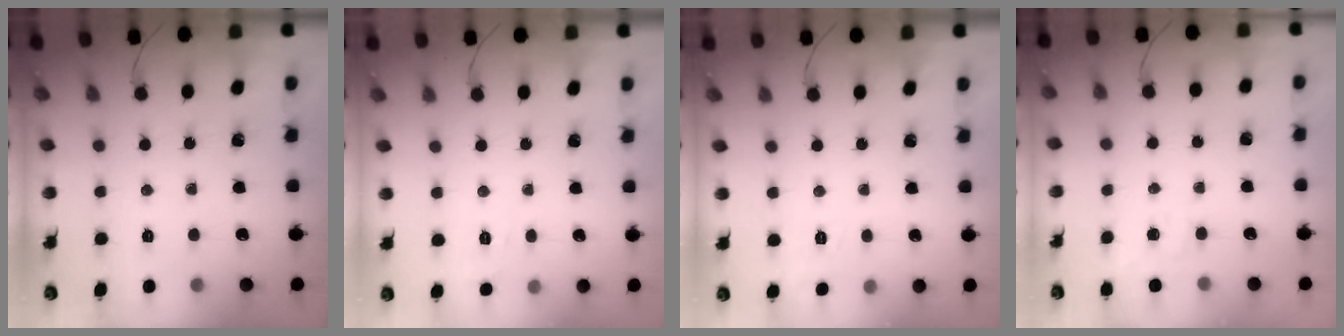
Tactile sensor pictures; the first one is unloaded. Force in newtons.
{"total": 3.3, "press": 2.8, "slide": 1.8}
{"total": 6.0, "press": 5.7, "slide": 1.9}
{"total": 2.9, "press": 2.5, "slide": 1.5}